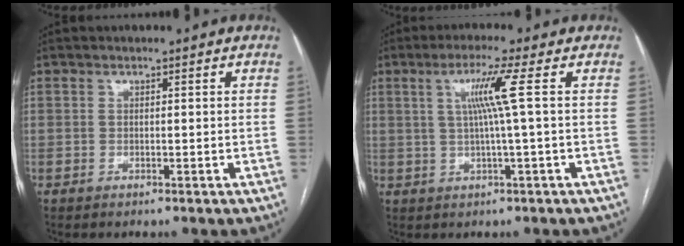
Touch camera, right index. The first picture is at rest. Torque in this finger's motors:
{"motor_torque": [0.51, -0.09, 0.22, 0.12]}